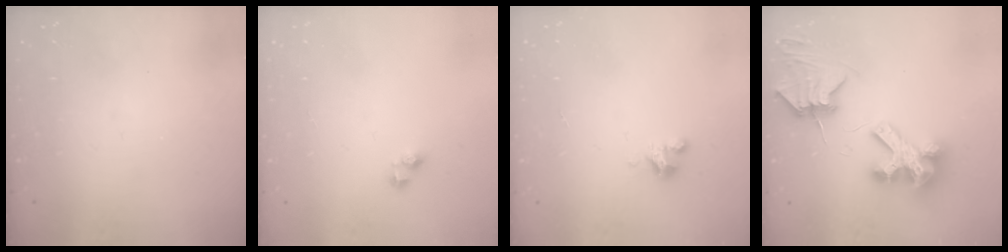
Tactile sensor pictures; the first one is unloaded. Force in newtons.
{"total": 2.5, "press": 2.5, "slide": 0.2}
{"total": 2.5, "press": 2.5, "slide": 0.2}
{"total": 9.1, "press": 9.0, "slide": 1.3}